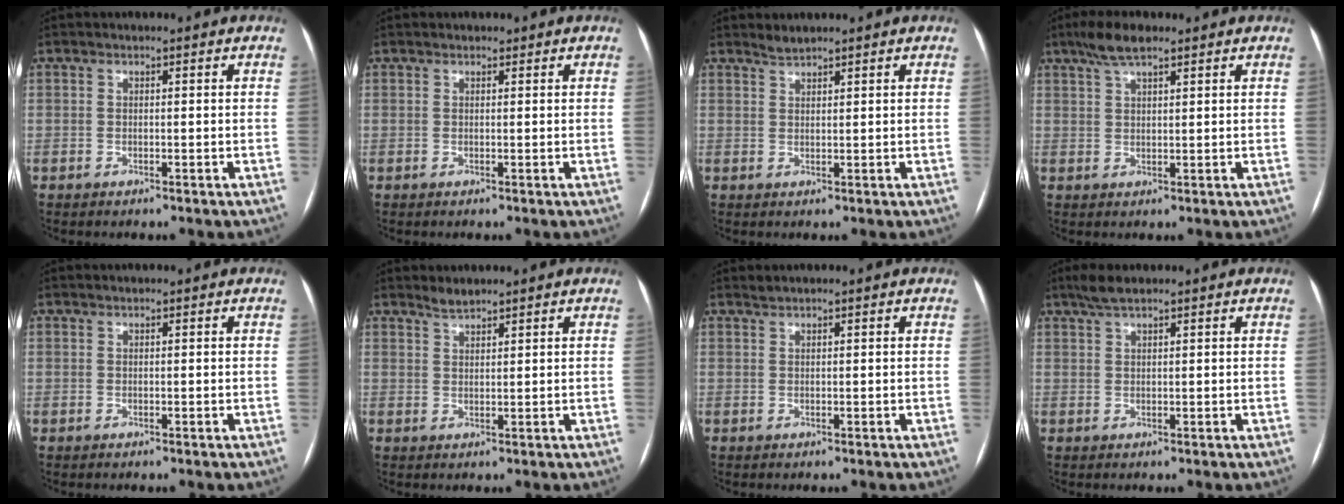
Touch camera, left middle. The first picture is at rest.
{"total": 0.6, "force": [0.5, 0.4, 0.1], "torque": [-0.006, 0.006, 0.007]}
{"total": 1.3, "force": [1.3, 0.1, 0.2], "torque": [-0.008, 0.004, 0.030]}
{"total": 4.9, "force": [3.5, 1.2, 3.2], "torque": [-0.069, 0.016, 0.065]}
{"total": 0.0}
{"total": 1.8, "force": [1.7, 0.3, 0.5], "torque": [-0.011, 0.005, 0.036]}
{"total": 0.5, "force": [0.5, 0.0, 0.0], "torque": [-0.005, 0.006, 0.013]}
{"total": 2.9, "force": [2.2, 0.5, 1.8], "torque": [-0.041, 0.012, 0.046]}